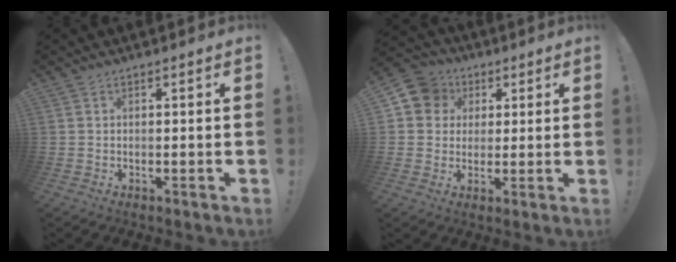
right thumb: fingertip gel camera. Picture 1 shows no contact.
{"total": 9.6, "force": [2.8, 8.7, 2.9], "torque": [-0.036, -0.007, 0.059]}